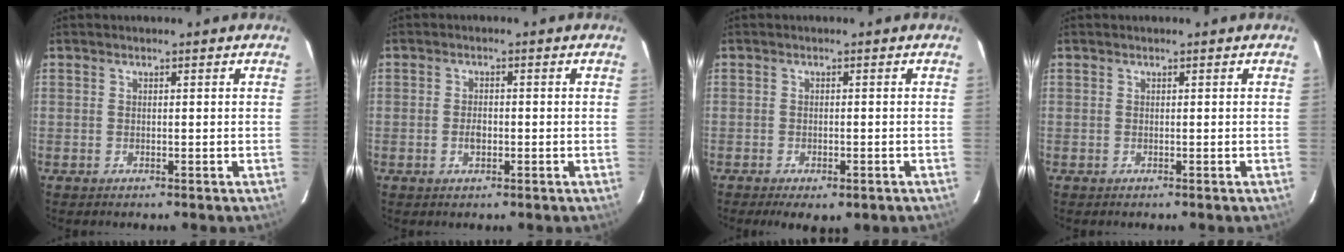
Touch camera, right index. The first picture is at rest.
{"total": 2.4, "force": [-0.7, 1.5, 1.8], "torque": [-0.033, 0.002, -0.012]}
{"total": 5.2, "force": [-3.4, 2.0, 3.4], "torque": [-0.073, -0.020, -0.048]}
{"total": 0.0}